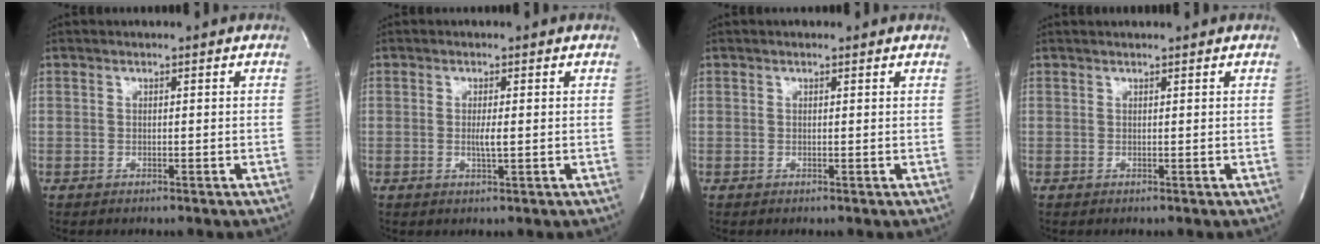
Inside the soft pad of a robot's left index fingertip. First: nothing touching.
{"total": 1.9, "force": [-0.2, 0.0, 1.9], "torque": [-0.039, -0.004, -0.002]}
{"total": 0.5, "force": [0.4, 0.2, 0.2], "torque": [-0.015, 0.001, 0.006]}
{"total": 2.2, "force": [2.1, 0.1, 0.8], "torque": [-0.009, 0.020, 0.028]}